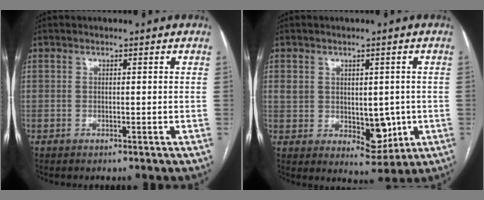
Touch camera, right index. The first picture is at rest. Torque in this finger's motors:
{"motor_torque": [0.37, 0.32, 0.23, 0.04]}